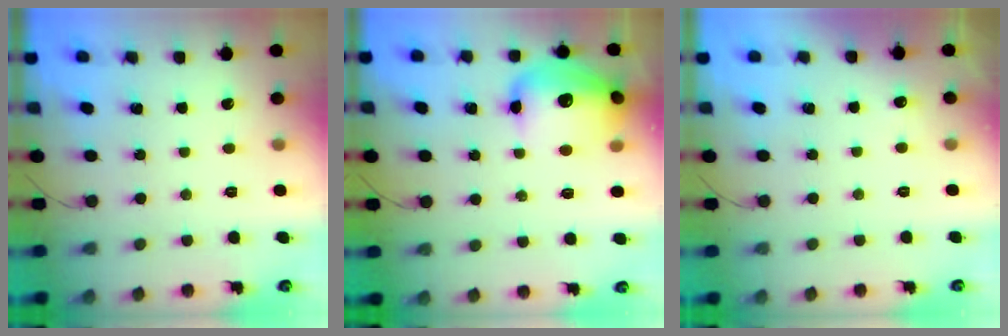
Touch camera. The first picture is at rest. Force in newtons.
{"total": 15.3, "press": 15.2, "slide": 2.1}
{"total": 2.8, "press": 2.6, "slide": 1.2}